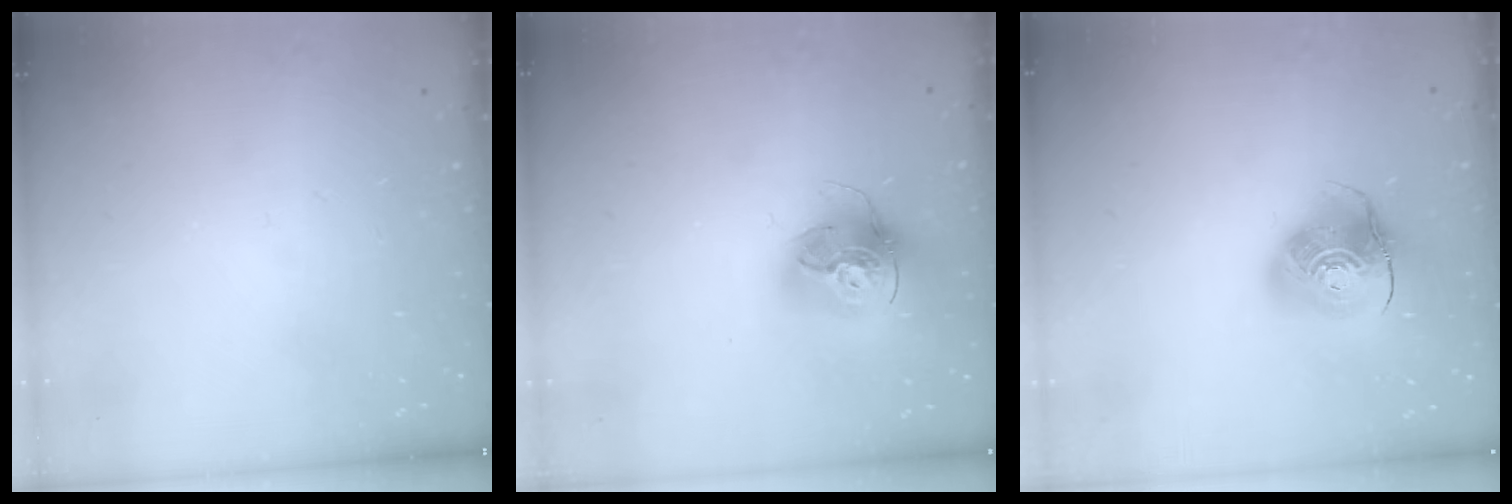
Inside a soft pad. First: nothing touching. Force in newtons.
{"total": 17.1, "press": 17.0, "slide": 1.9}
{"total": 10.8, "press": 10.6, "slide": 1.7}